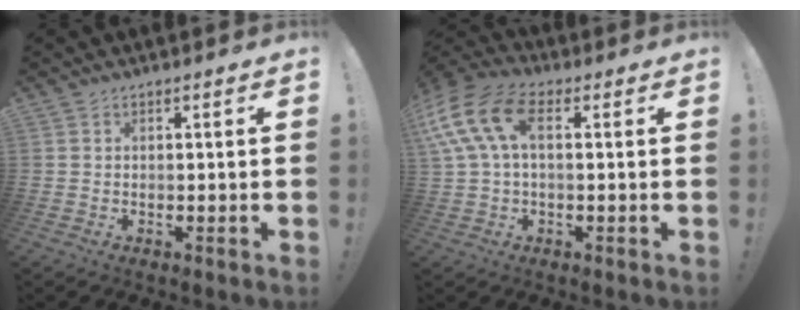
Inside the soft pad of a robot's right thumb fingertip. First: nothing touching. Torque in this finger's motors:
{"motor_torque": [-0.19, 1.53, 2.10, 0.19, 0.27]}